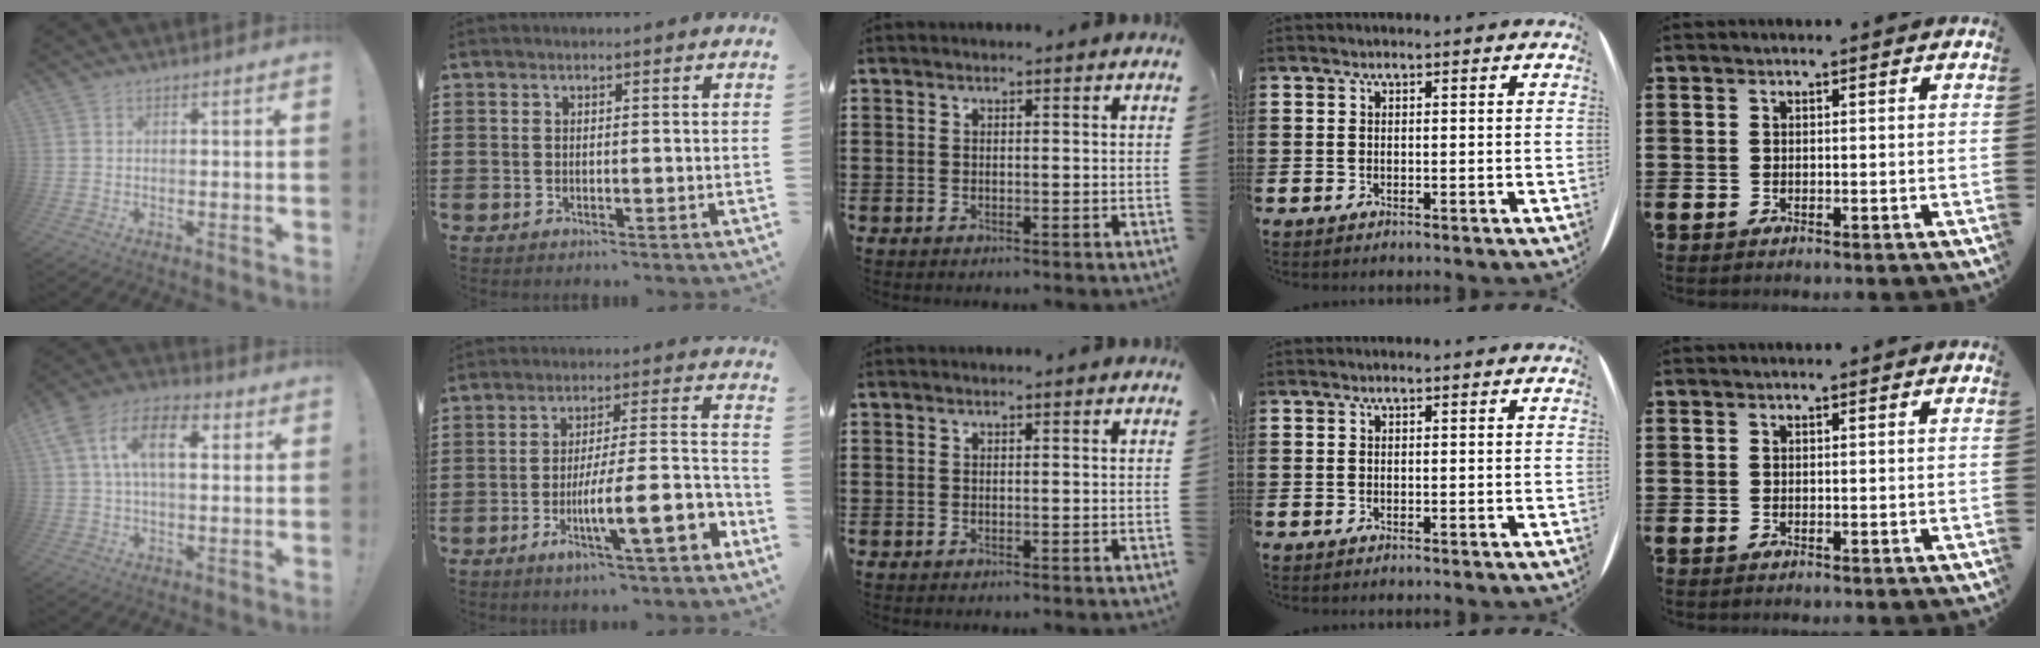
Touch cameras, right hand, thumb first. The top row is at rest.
{"thumb": {"total": 12.8, "force": [3.3, 7.3, 10.0], "torque": [-0.190, 0.014, 0.059]}, "index": {"total": 12.4, "force": [-4.8, 2.4, 11.2], "torque": [-0.172, -0.007, -0.084]}}